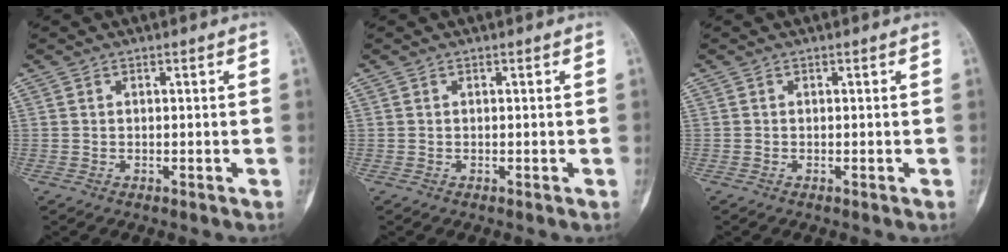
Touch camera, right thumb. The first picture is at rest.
{"total": 0.0}
{"total": 0.0}